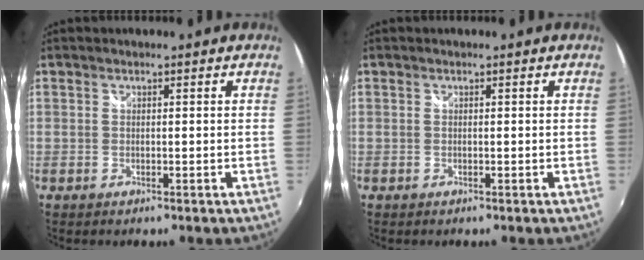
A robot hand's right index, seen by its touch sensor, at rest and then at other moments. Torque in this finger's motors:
{"motor_torque": [0.23, 0.09, 0.05, 0.01]}